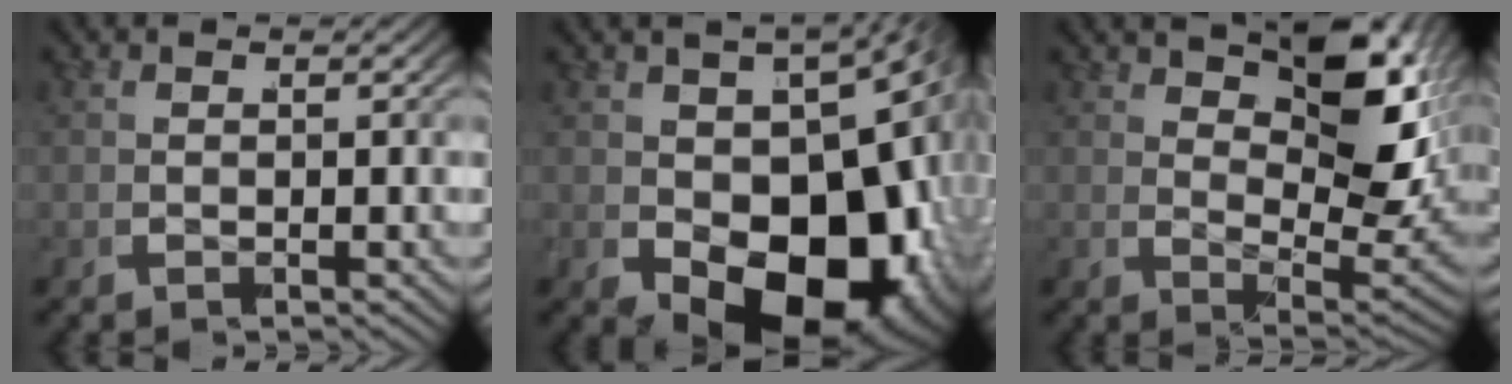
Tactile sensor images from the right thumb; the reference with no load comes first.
{"total": 18.4, "force": [-2.6, 12.4, 13.3], "torque": [-0.207, -0.067, -0.021]}
{"total": 10.0, "force": [3.4, 4.6, 8.1], "torque": [-0.120, -0.016, 0.060]}